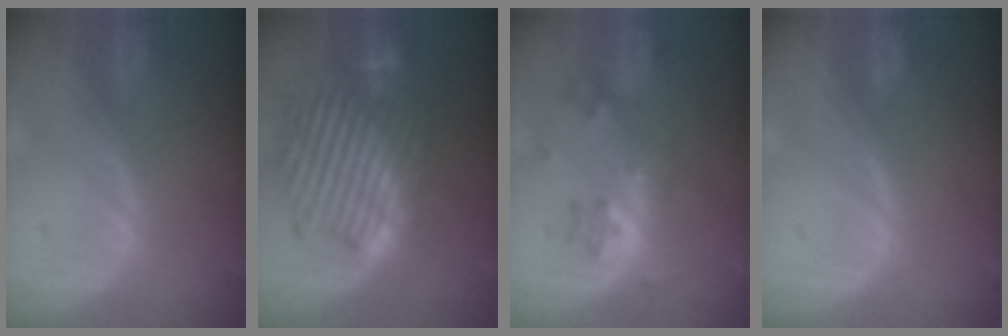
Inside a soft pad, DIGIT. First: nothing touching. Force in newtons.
{"total": 12.9, "press": 12.8, "slide": 1.1}
{"total": 6.1, "press": 5.8, "slide": 1.9}
{"total": 0.0}